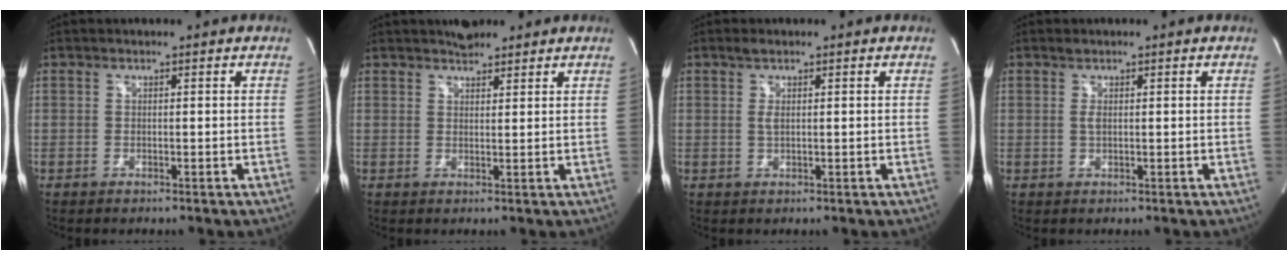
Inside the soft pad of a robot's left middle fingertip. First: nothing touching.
{"total": 3.1, "force": [2.8, 1.0, 0.9], "torque": [-0.016, 0.010, 0.044]}
{"total": 1.8, "force": [0.9, 0.4, 1.5], "torque": [-0.039, 0.003, 0.019]}
{"total": 1.0, "force": [0.5, 0.3, 0.9], "torque": [-0.025, -0.002, 0.012]}